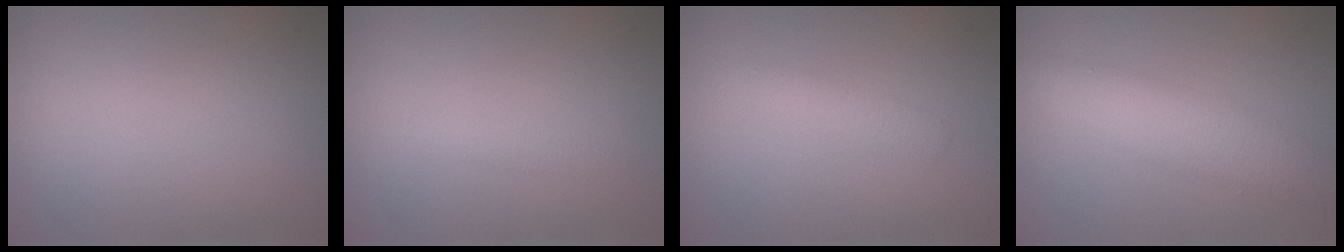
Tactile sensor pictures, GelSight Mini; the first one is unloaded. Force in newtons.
{"total": 1.0, "press": 1.0, "slide": 0.0}
{"total": 1.7, "press": 1.7, "slide": 0.0}
{"total": 5.3, "press": 5.3, "slide": 0.1}